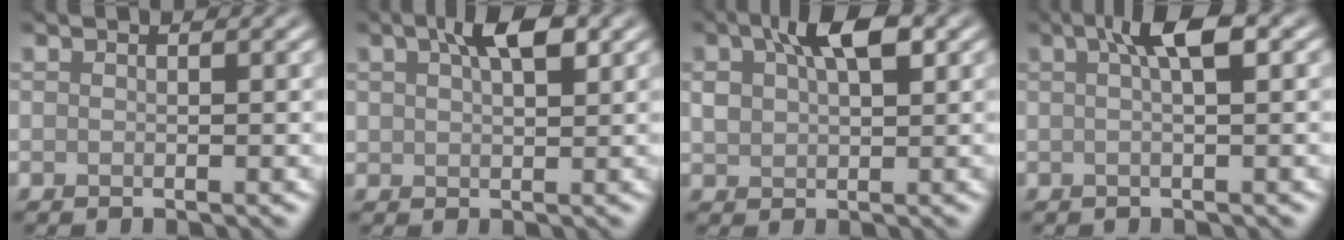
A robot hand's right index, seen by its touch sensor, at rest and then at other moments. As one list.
[{"total": 4.5, "force": [2.1, 2.2, 3.3], "torque": [-0.056, 0.007, 0.036]}, {"total": 5.8, "force": [2.3, 3.1, 4.4], "torque": [-0.079, 0.010, 0.037]}, {"total": 3.7, "force": [1.2, 0.7, 3.4], "torque": [-0.050, 0.013, 0.015]}]